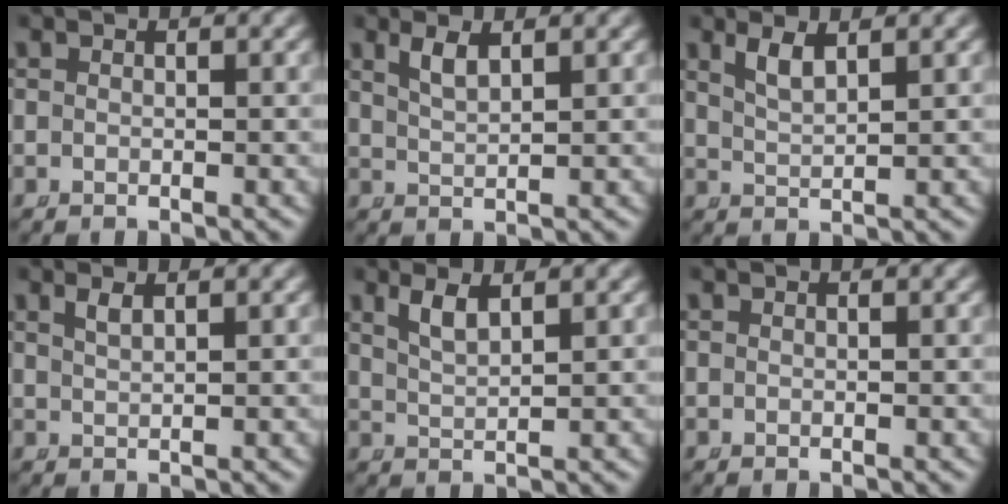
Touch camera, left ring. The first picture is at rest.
{"total": 1.7, "force": [1.1, 0.0, 1.2], "torque": [-0.027, -0.006, 0.031]}
{"total": 2.0, "force": [1.3, 0.3, 1.5], "torque": [-0.036, -0.007, 0.033]}
{"total": 1.1, "force": [0.7, -0.4, 0.6], "torque": [-0.011, -0.003, 0.022]}
{"total": 2.0, "force": [1.3, 0.3, 1.5], "torque": [-0.036, -0.007, 0.034]}
{"total": 0.0}